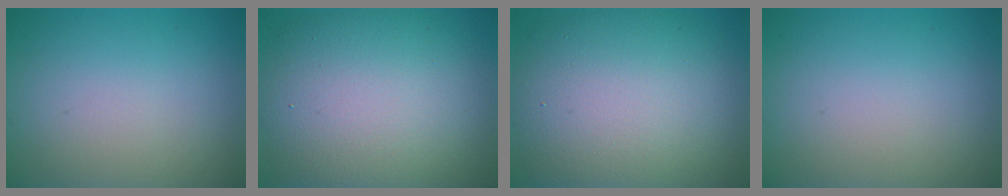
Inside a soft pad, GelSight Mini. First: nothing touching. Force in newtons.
{"total": 12.8, "press": 12.8, "slide": 0.5}
{"total": 12.4, "press": 12.3, "slide": 1.4}
{"total": 0.0}